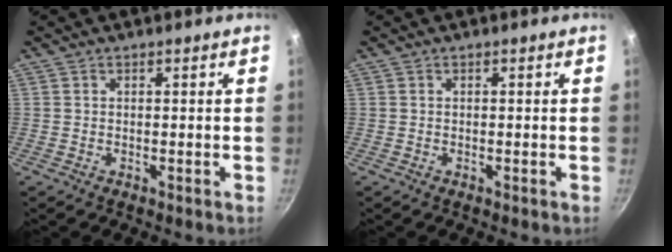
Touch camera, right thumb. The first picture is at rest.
{"total": 0.0}